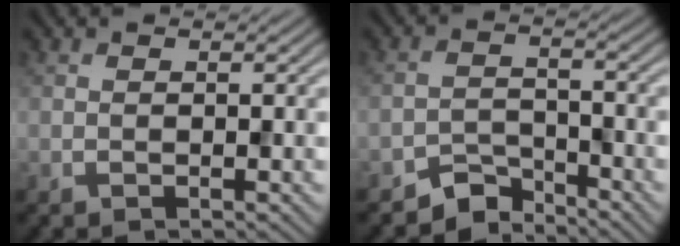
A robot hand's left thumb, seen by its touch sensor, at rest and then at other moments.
{"total": 3.9, "force": [-3.6, 1.4, 0.8], "torque": [-0.010, 0.004, -0.074]}